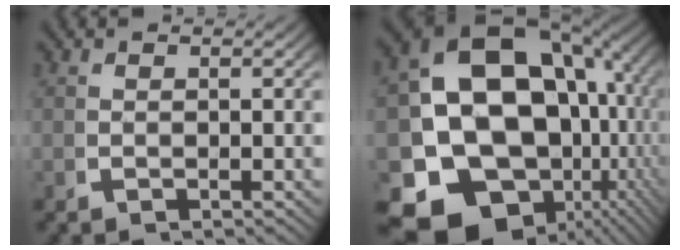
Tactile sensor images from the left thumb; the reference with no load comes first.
{"total": 22.9, "force": [-3.0, 16.5, 15.5], "torque": [-0.286, -0.076, -0.031]}